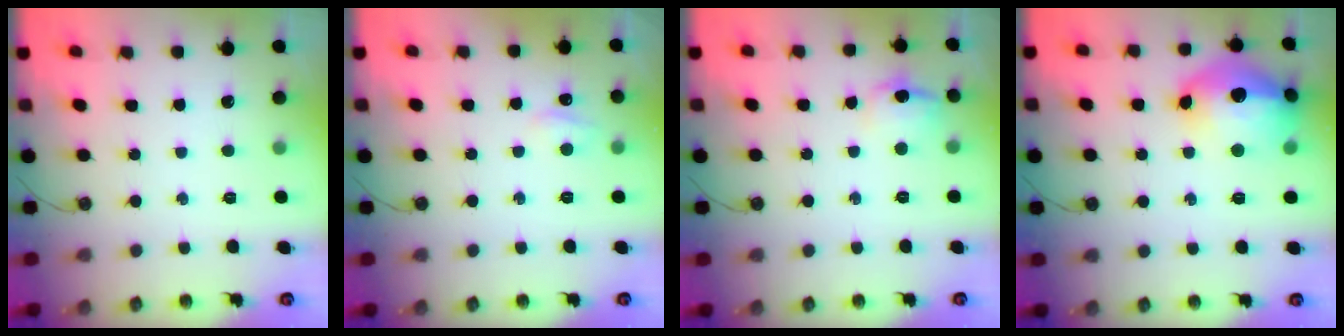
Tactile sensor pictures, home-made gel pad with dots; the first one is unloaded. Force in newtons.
{"total": 4.7, "press": 4.6, "slide": 0.9}
{"total": 9.0, "press": 9.0, "slide": 0.7}
{"total": 20.7, "press": 20.6, "slide": 1.4}